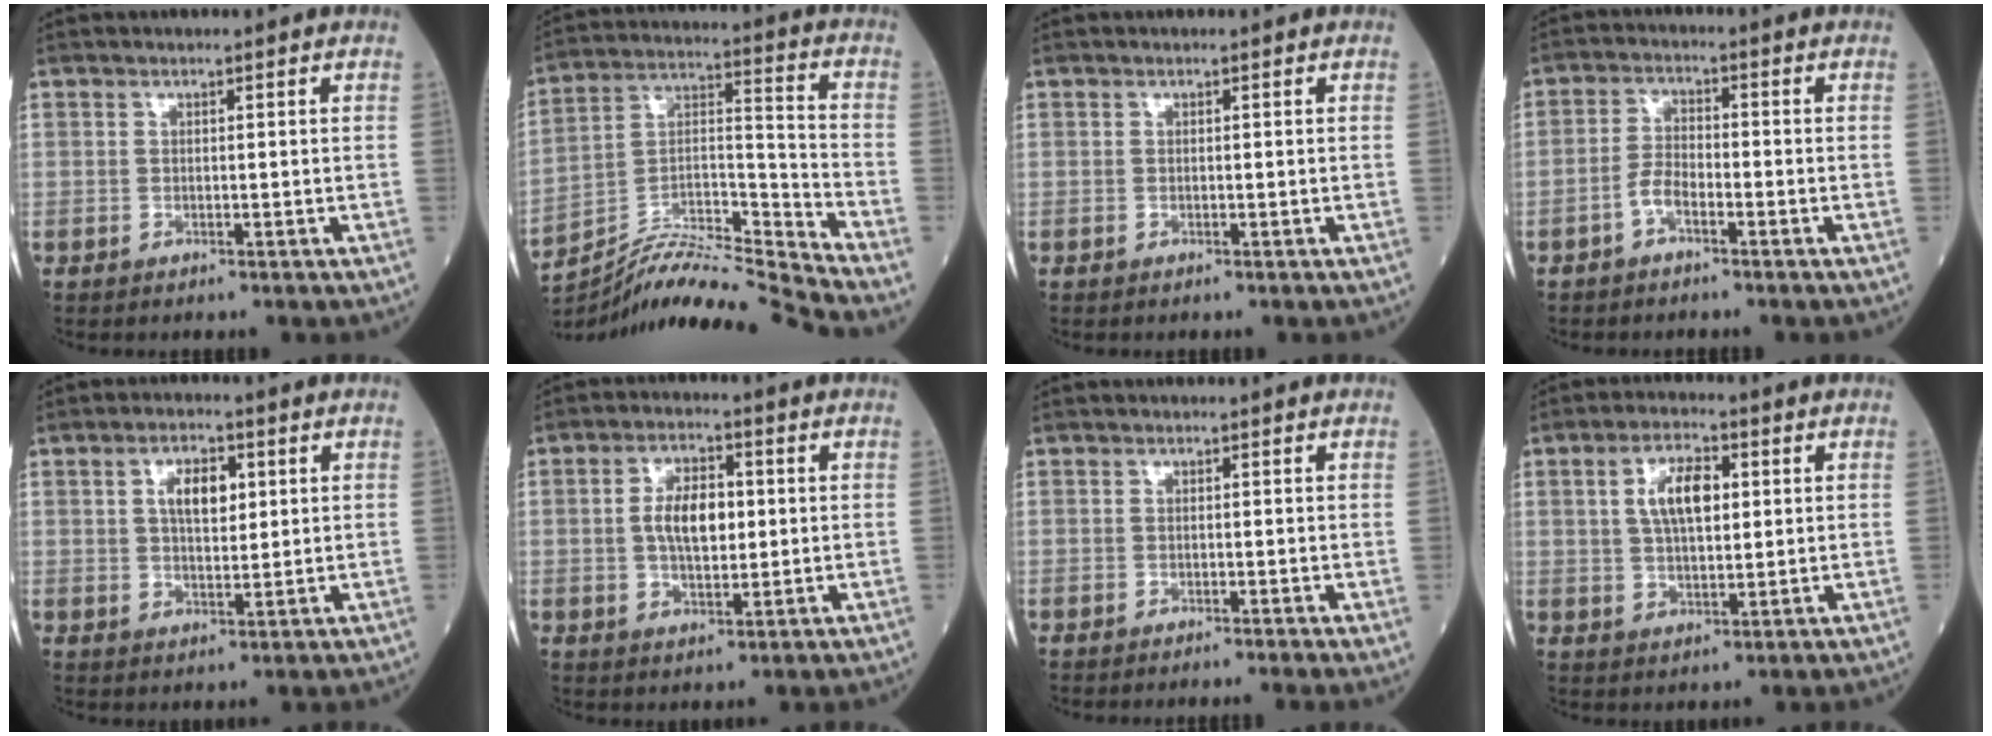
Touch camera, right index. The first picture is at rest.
{"total": 15.3, "force": [-14.6, -2.1, 3.8], "torque": [-0.066, 0.038, -0.263]}
{"total": 0.0}
{"total": 3.5, "force": [-2.0, 1.3, 2.5], "torque": [-0.050, 0.007, -0.041]}
{"total": 5.5, "force": [1.7, 2.5, 4.6], "torque": [-0.079, 0.008, 0.030]}
{"total": 7.0, "force": [0.6, 3.3, 6.2], "torque": [-0.116, 0.012, 0.010]}
{"total": 2.2, "force": [-1.8, -0.9, 0.8], "torque": [-0.005, 0.004, -0.028]}
{"total": 7.2, "force": [1.9, 3.0, 6.3], "torque": [-0.120, 0.012, 0.036]}